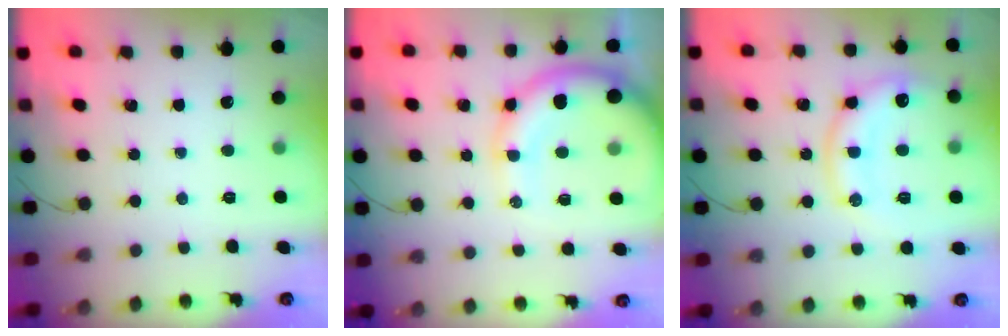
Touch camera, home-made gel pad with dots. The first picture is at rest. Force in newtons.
{"total": 13.4, "press": 13.1, "slide": 2.7}
{"total": 15.8, "press": 15.7, "slide": 1.1}